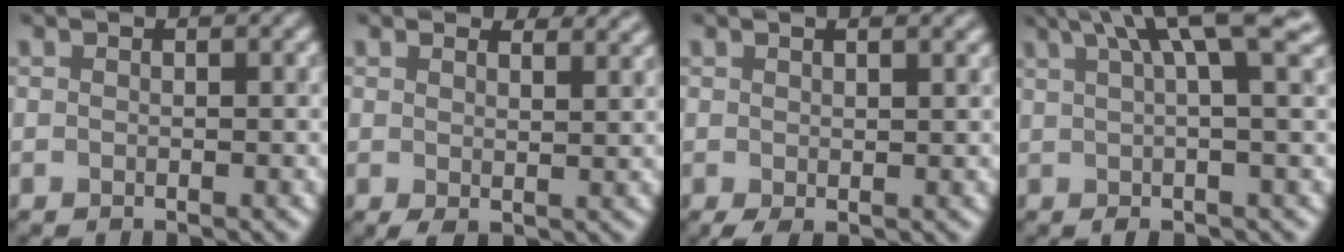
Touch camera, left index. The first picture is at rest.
{"total": 2.8, "force": [2.1, 1.2, 1.3], "torque": [-0.025, 0.000, 0.035]}
{"total": 2.0, "force": [0.6, 0.6, 1.8], "torque": [-0.029, 0.002, 0.011]}
{"total": 8.8, "force": [4.4, 2.3, 7.3], "torque": [-0.077, 0.023, 0.060]}